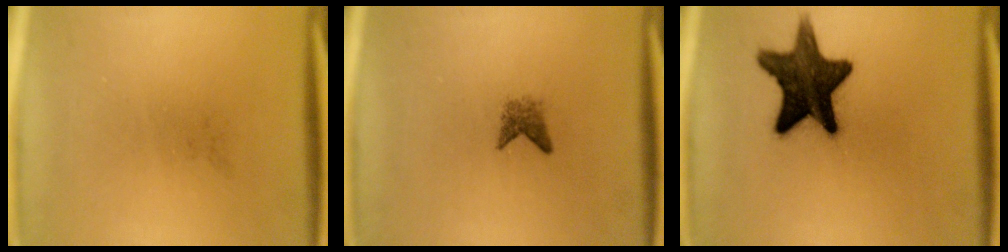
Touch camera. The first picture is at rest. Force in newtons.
{"total": 1.6}
{"total": 15.2}